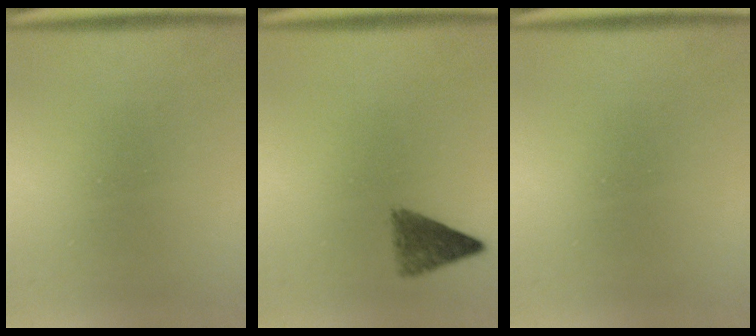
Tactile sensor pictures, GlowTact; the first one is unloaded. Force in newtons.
{"total": 3.8}
{"total": 0.0}